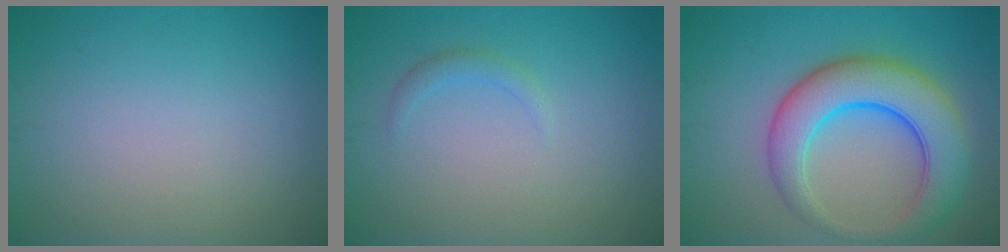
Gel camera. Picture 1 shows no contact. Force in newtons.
{"total": 1.1, "press": 1.1, "slide": 0.1}
{"total": 8.1, "press": 8.1, "slide": 0.4}